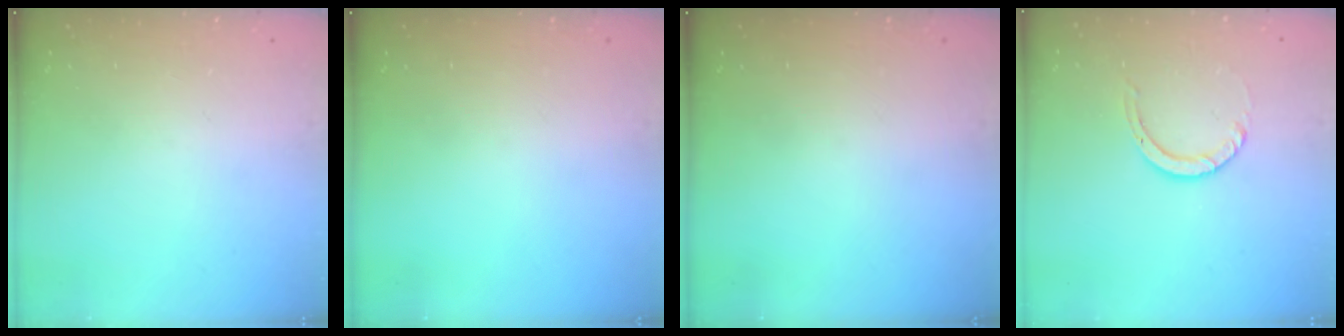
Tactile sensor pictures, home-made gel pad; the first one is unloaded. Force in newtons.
{"total": 0.0}
{"total": 0.0}
{"total": 4.0, "press": 4.0, "slide": 0.2}